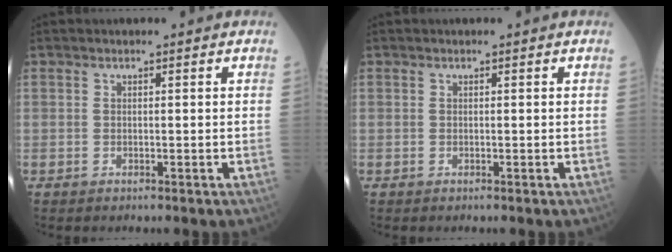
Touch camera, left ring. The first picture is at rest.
{"total": 0.0}